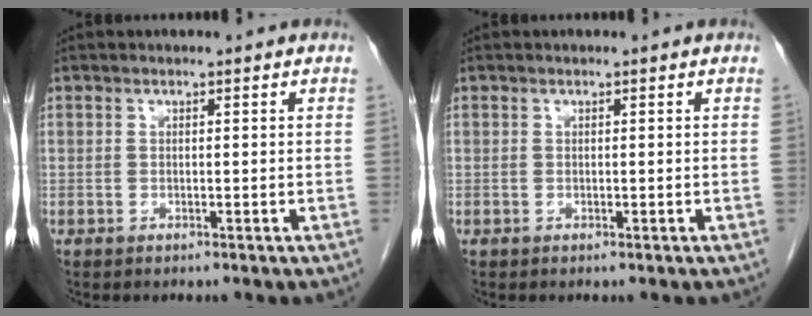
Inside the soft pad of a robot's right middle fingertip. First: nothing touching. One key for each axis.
{"total": 0.0}